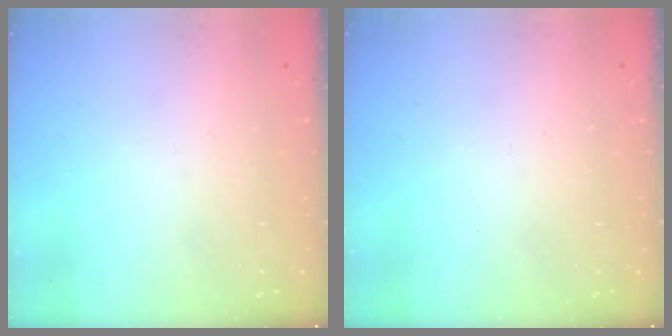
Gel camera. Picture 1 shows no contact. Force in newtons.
{"total": 0.0}